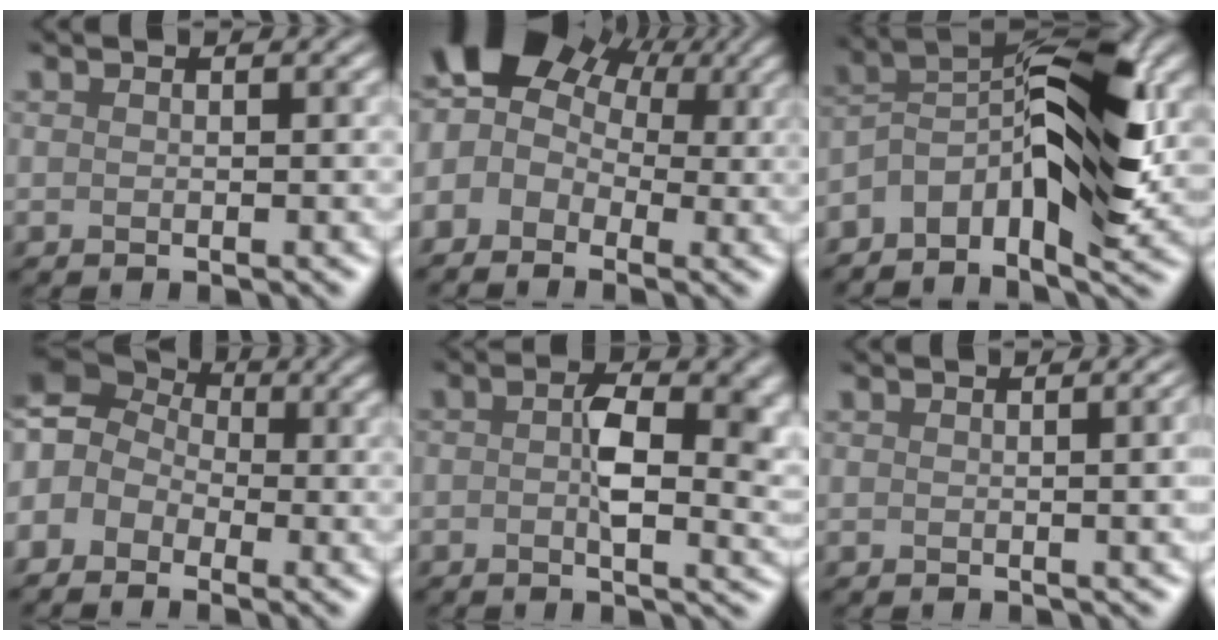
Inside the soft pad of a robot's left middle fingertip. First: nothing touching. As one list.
[{"total": 6.3, "force": [0.8, 4.9, 4.0], "torque": [-0.117, 0.008, 0.029]}, {"total": 7.5, "force": [-3.6, 2.1, 6.3], "torque": [-0.126, 0.011, -0.056]}, {"total": 3.5, "force": [-1.8, 2.9, 1.0], "torque": [-0.056, 0.007, -0.019]}, {"total": 4.0, "force": [-0.2, 0.6, 4.0], "torque": [-0.088, 0.002, 0.015]}, {"total": 6.4, "force": [0.8, 3.3, 5.4], "torque": [-0.009, 0.042, -0.016]}]